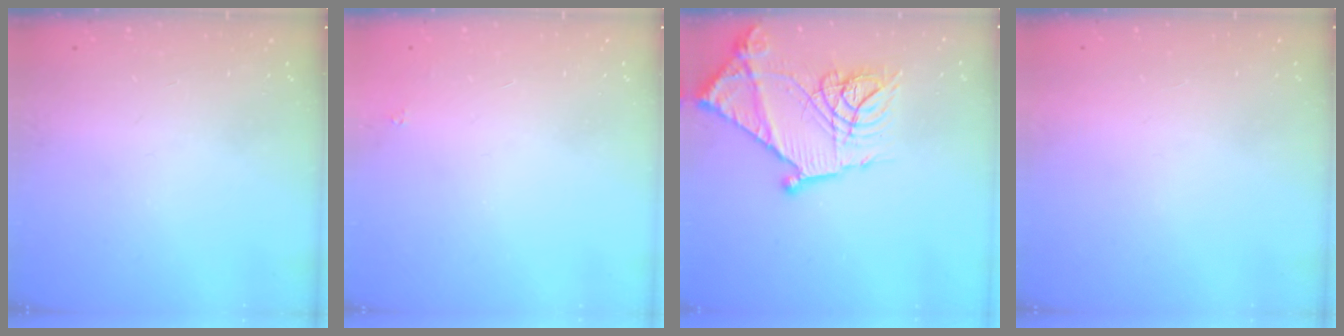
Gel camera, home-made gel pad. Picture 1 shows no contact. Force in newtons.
{"total": 1.6, "press": 1.5, "slide": 0.2}
{"total": 21.3, "press": 21.2, "slide": 1.6}
{"total": 1.5, "press": 1.5, "slide": 0.1}